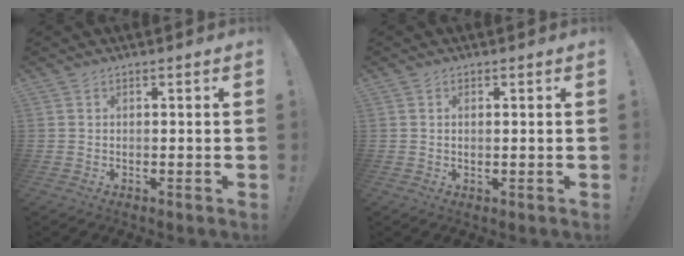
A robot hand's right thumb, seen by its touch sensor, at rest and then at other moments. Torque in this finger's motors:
{"motor_torque": [-0.13, -0.11, 0.05, -0.01, -0.01]}